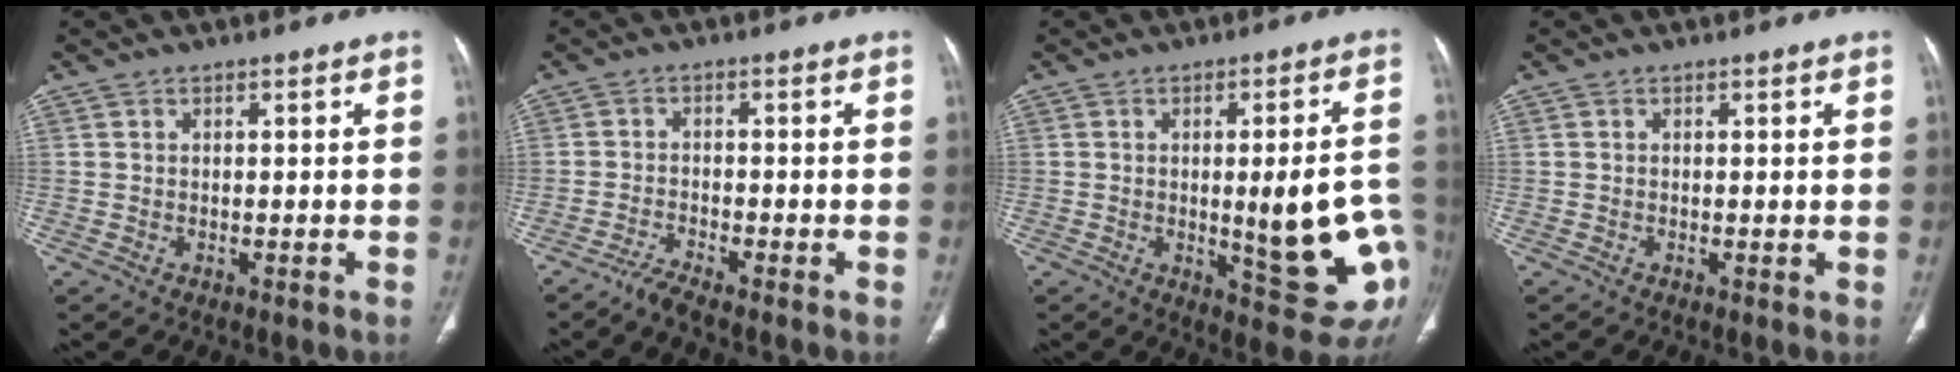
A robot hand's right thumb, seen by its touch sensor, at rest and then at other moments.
{"total": 2.5, "force": [-2.2, -0.2, 1.2], "torque": [-0.036, 0.002, -0.049]}
{"total": 16.7, "force": [-2.6, 4.5, 15.8], "torque": [-0.163, 0.003, -0.018]}
{"total": 0.5, "force": [0.0, 0.1, 0.5], "torque": [-0.013, -0.004, 0.000]}